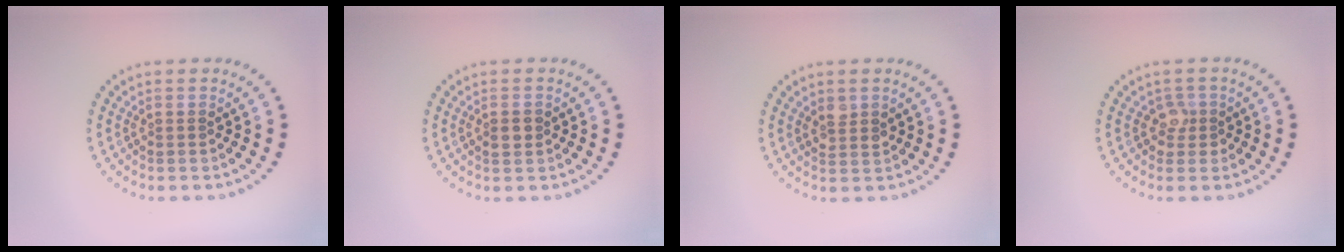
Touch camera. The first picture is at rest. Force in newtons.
{"total": 1.2, "press": 1.1, "slide": 0.1}
{"total": 1.5, "press": 1.3, "slide": 0.7}
{"total": 1.7, "press": 1.4, "slide": 0.9}